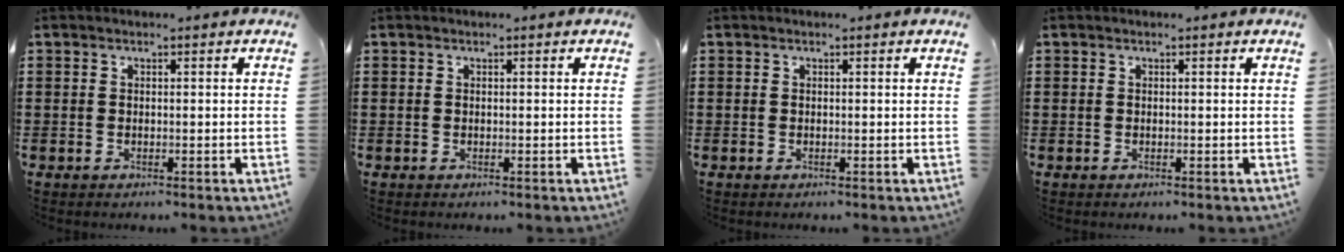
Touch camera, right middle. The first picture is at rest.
{"total": 0.0}
{"total": 0.0}
{"total": 0.0}